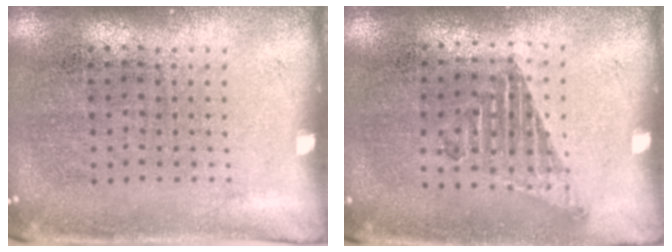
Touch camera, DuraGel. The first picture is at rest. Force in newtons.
{"total": 1.0, "press": 0.9, "slide": 0.4}